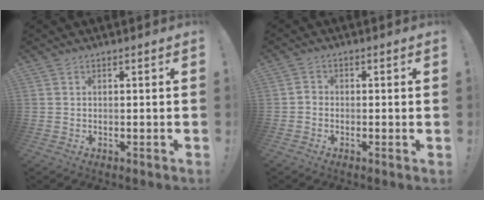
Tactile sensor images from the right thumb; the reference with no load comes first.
{"total": 1.1, "force": [-0.5, 0.7, 0.7], "torque": [-0.013, 0.005, -0.009]}